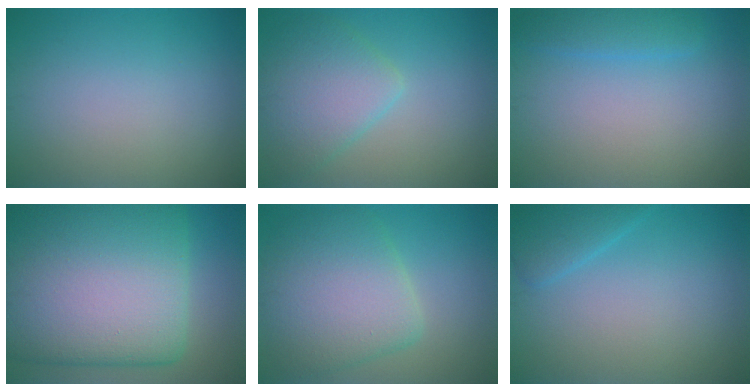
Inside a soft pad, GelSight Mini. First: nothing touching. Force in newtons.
{"total": 4.9, "press": 4.9, "slide": 0.2}
{"total": 2.1, "press": 2.1, "slide": 0.1}
{"total": 22.3, "press": 22.3, "slide": 0.8}
{"total": 7.4, "press": 7.4, "slide": 0.3}
{"total": 2.2, "press": 2.2, "slide": 0.1}